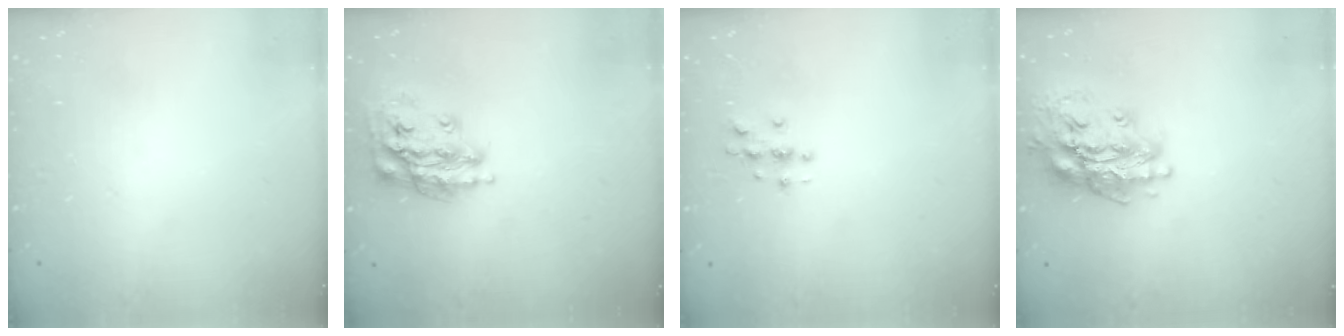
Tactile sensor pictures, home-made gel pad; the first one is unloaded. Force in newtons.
{"total": 16.3, "press": 16.2, "slide": 1.1}
{"total": 2.9, "press": 2.9, "slide": 0.3}
{"total": 17.5, "press": 17.5, "slide": 0.9}